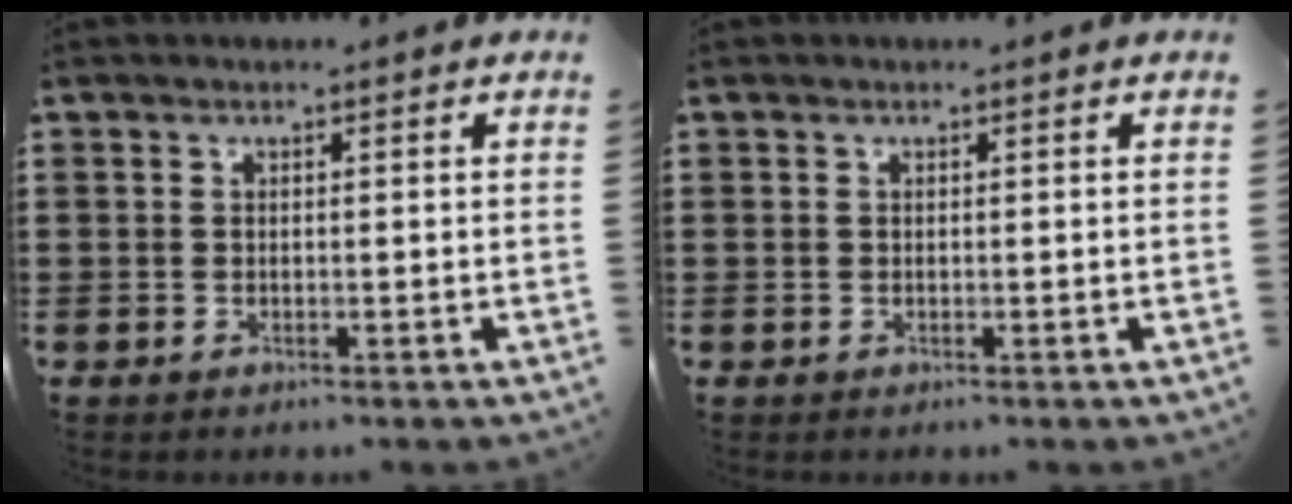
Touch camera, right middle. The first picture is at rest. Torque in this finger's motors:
{"motor_torque": [0.00, 0.00, 0.00, 0.00]}